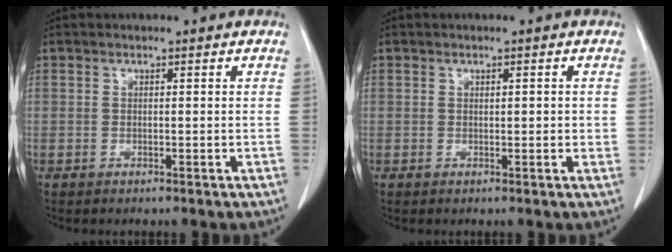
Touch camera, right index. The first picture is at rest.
{"total": 1.5, "force": [0.2, 0.7, 1.3], "torque": [-0.019, 0.000, 0.003]}